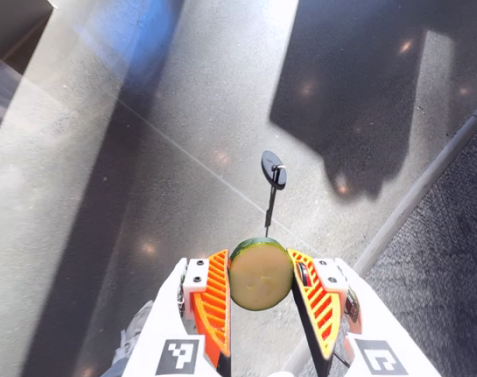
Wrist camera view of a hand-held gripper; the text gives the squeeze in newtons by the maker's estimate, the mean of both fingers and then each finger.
{"total": 11.0, "left": 10.9, "right": 11.1}